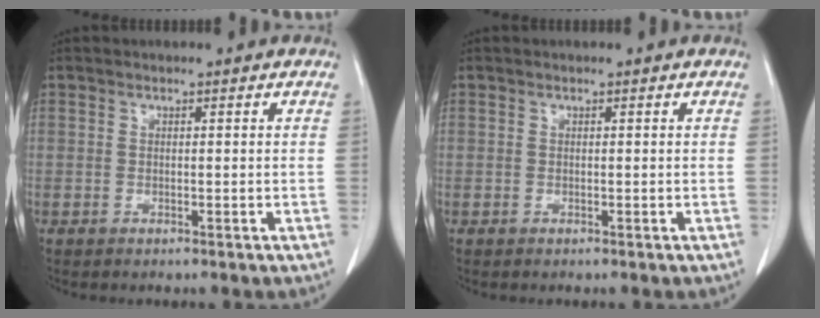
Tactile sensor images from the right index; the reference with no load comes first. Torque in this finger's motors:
{"motor_torque": [0.00, 0.00, 0.00, 0.00]}